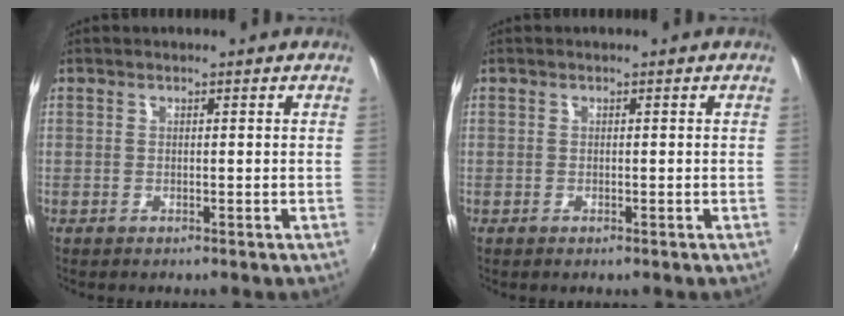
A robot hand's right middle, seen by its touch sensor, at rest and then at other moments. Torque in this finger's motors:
{"motor_torque": [0.17, -0.12, 0.03, 0.00]}